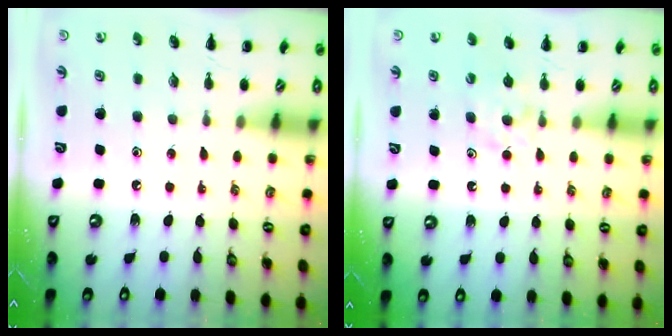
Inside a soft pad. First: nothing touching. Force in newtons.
{"total": 5.1, "press": 4.9, "slide": 1.4}